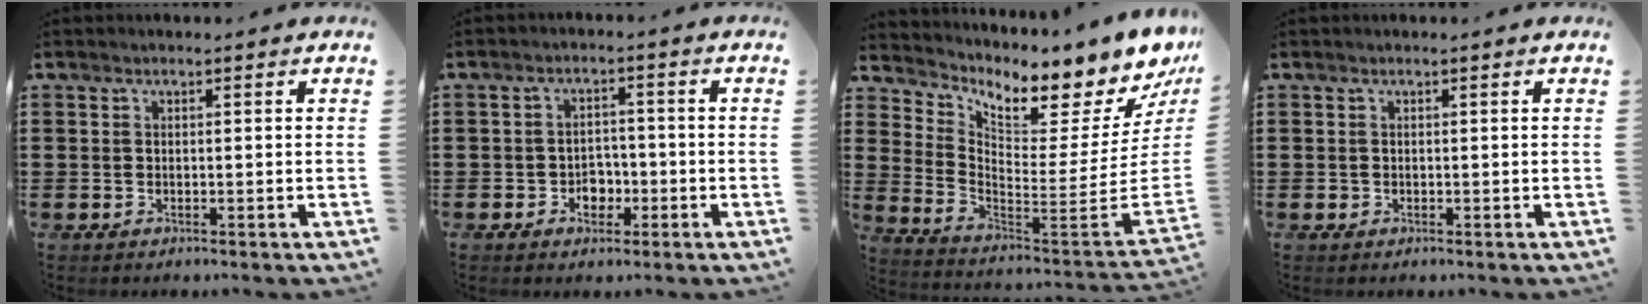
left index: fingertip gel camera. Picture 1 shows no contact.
{"total": 3.2, "force": [-1.6, 2.3, 1.6], "torque": [-0.034, 0.004, -0.034]}
{"total": 6.9, "force": [5.2, 1.8, 4.2], "torque": [-0.088, -0.066, 0.080]}
{"total": 0.6, "force": [-0.2, 0.5, 0.0], "torque": [-0.001, 0.005, -0.005]}